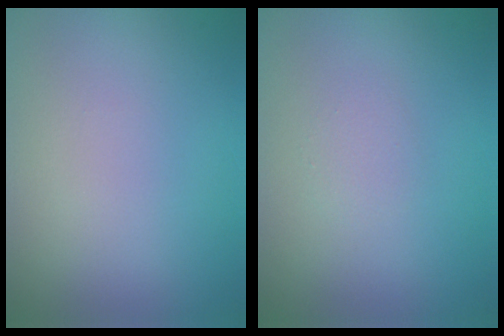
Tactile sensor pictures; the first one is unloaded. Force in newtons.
{"total": 0.7, "press": 0.7, "slide": 0.1}